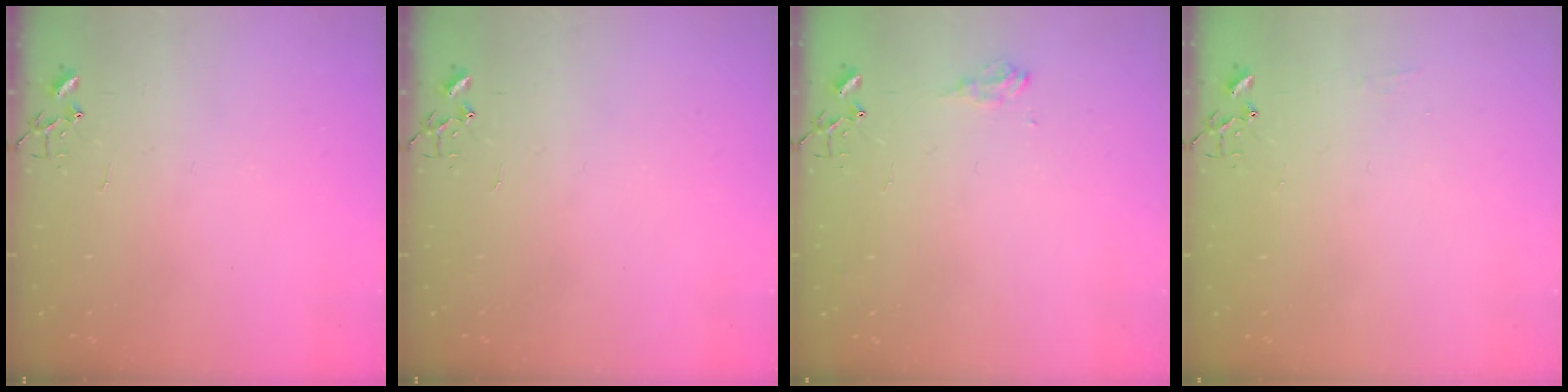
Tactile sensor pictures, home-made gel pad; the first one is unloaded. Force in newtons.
{"total": 0.0}
{"total": 8.0, "press": 8.0, "slide": 1.0}
{"total": 4.6, "press": 4.6, "slide": 0.7}